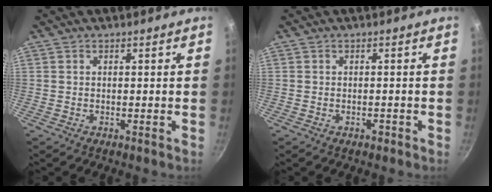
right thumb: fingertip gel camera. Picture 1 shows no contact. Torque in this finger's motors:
{"motor_torque": [0.42, 0.34, -0.14, -0.05, -0.02]}